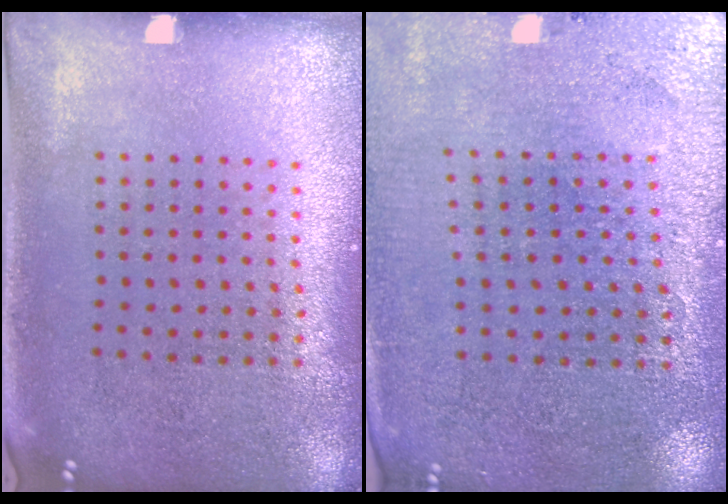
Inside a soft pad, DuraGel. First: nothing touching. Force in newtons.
{"total": 2.8, "press": 2.8, "slide": 0.5}